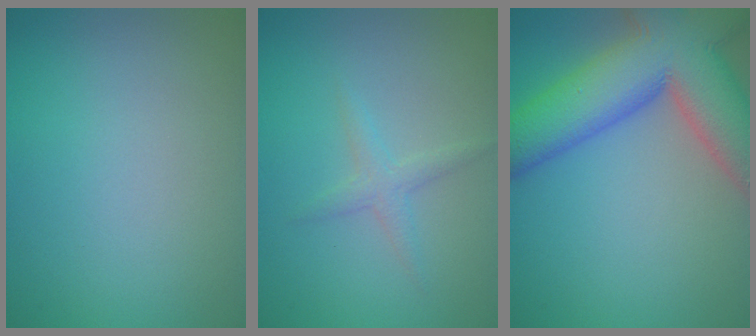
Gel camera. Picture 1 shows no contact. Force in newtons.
{"total": 1.4, "press": 1.4, "slide": 0.1}
{"total": 12.9, "press": 12.9, "slide": 1.0}